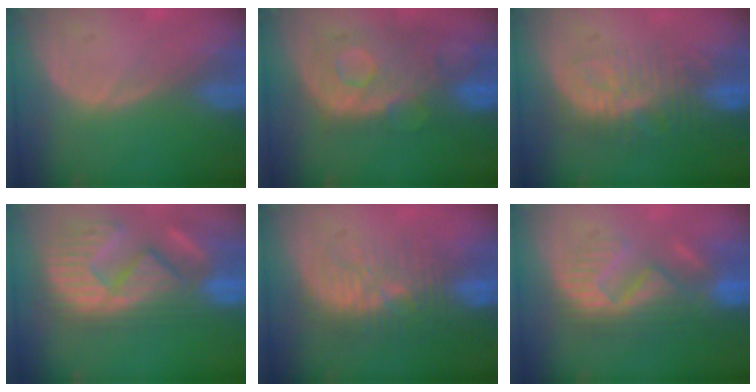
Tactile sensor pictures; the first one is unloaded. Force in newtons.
{"total": 11.2, "press": 9.7, "slide": 5.6}
{"total": 9.5, "press": 8.5, "slide": 4.1}
{"total": 13.8, "press": 12.2, "slide": 6.4}
{"total": 9.4, "press": 8.9, "slide": 2.9}
{"total": 9.0, "press": 8.9, "slide": 1.6}